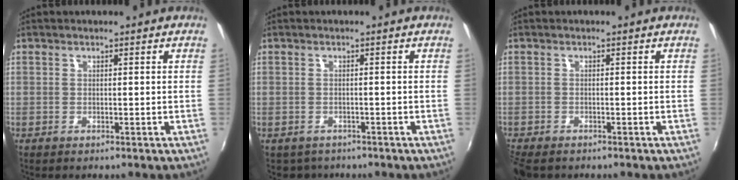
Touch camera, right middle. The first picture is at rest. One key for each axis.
{"total": 2.0, "fx": -1.5, "fy": 1.3, "fz": 0.1, "tx": -0.008, "ty": -0.004, "tz": -0.020}
{"total": 4.2, "fx": -3.5, "fy": 1.5, "fz": 1.9, "tx": -0.051, "ty": -0.023, "tz": -0.064}